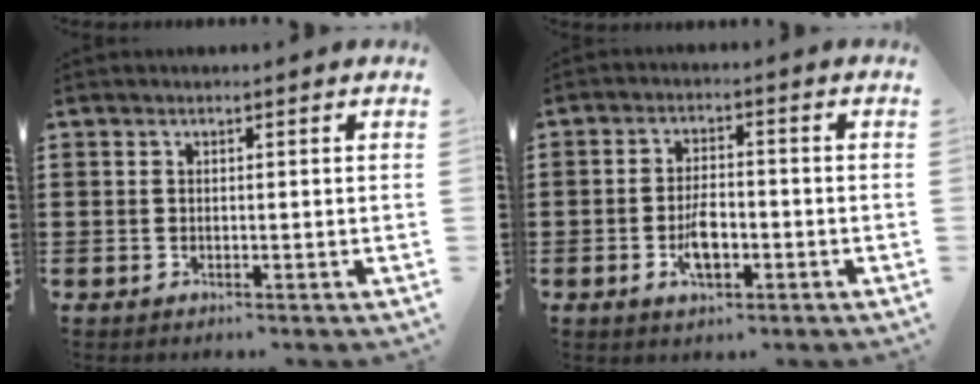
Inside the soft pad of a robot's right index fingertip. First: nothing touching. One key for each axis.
{"total": 5.0, "fx": -1.7, "fy": 2.4, "fz": 4.1, "tx": -0.083, "ty": 0.002, "tz": -0.032}